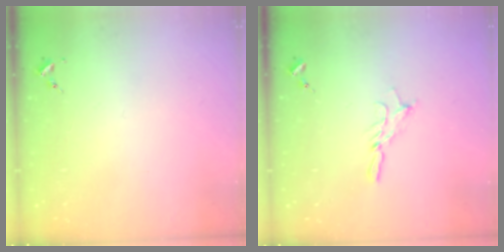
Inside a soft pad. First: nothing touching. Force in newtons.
{"total": 5.6, "press": 5.6, "slide": 0.3}